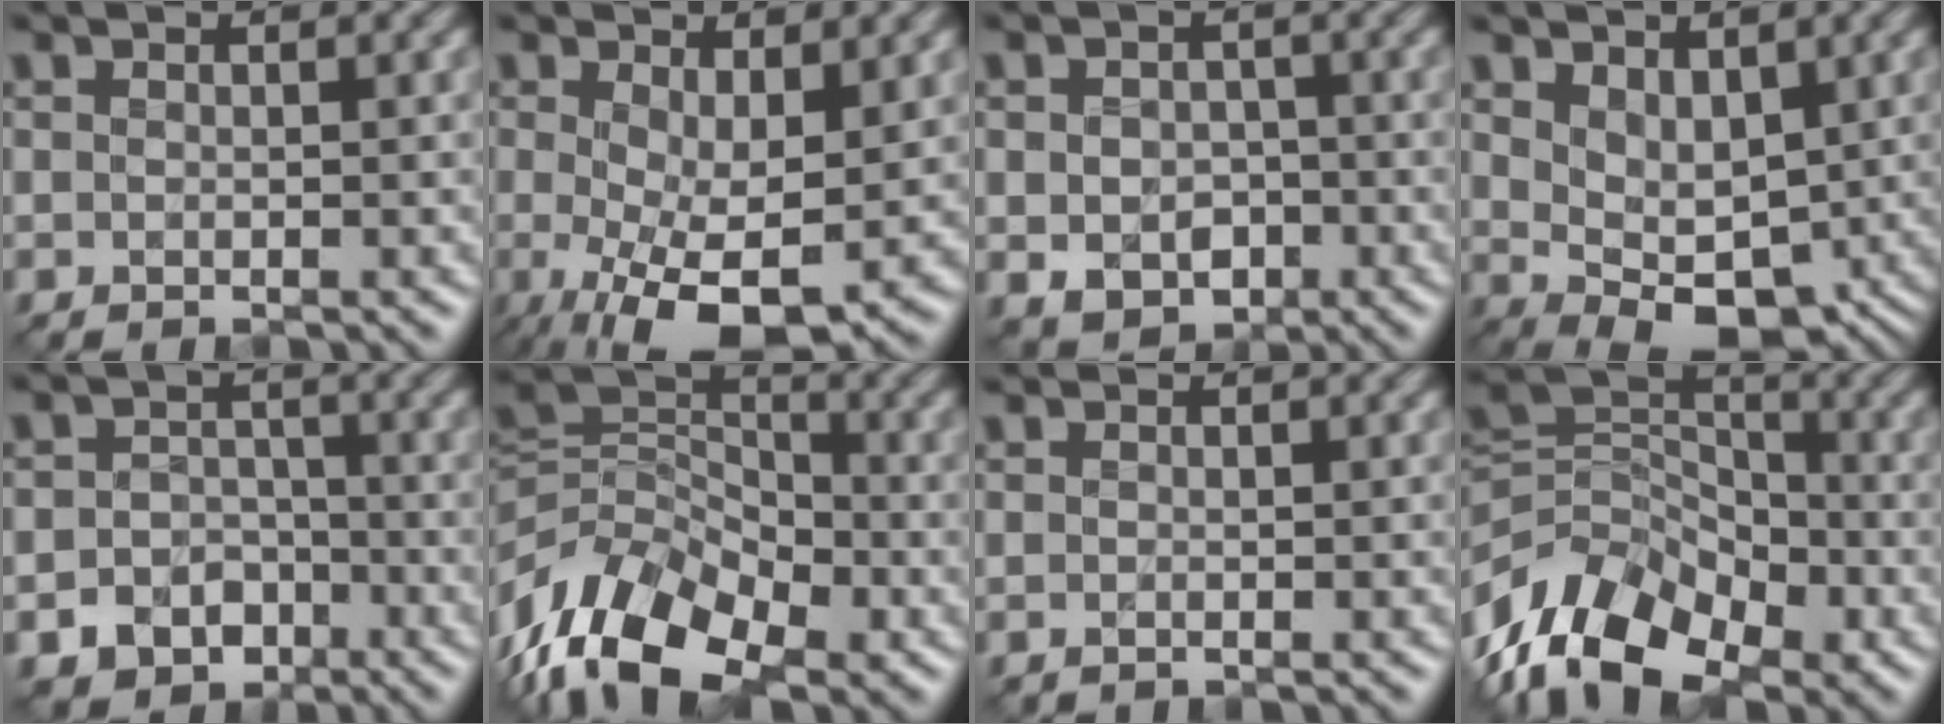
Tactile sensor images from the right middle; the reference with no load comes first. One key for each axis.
{"total": 9.1, "fx": -1.8, "fy": 4.0, "fz": 8.0, "tx": -0.143, "ty": -0.021, "tz": -0.019}
{"total": 4.0, "fx": -1.0, "fy": 3.2, "fz": 2.1, "tx": -0.035, "ty": -0.011, "tz": -0.011}
{"total": 4.5, "fx": 0.9, "fy": 2.9, "fz": 3.4, "tx": -0.062, "ty": -0.008, "tz": 0.023}
{"total": 4.8, "fx": -2.7, "fy": 3.7, "fz": 1.2, "tx": 0.014, "ty": -0.003, "tz": -0.049}
{"total": 11.2, "fx": -5.4, "fy": 7.0, "fz": 6.8, "tx": -0.127, "ty": -0.001, "tz": -0.109}
{"total": 0.0}
{"total": 13.0, "fx": -7.3, "fy": 8.2, "fz": 7.0, "tx": -0.146, "ty": 0.001, "tz": -0.140}